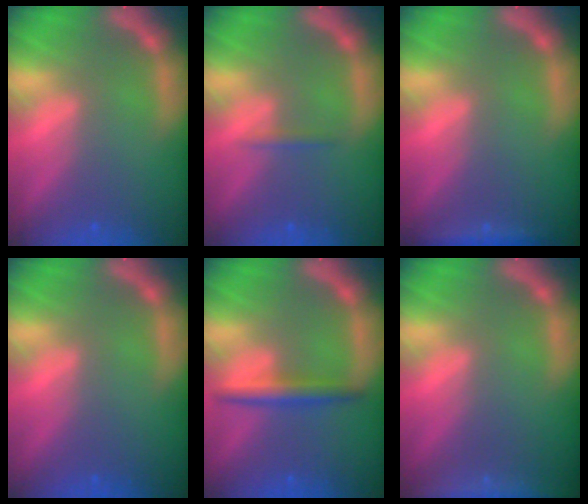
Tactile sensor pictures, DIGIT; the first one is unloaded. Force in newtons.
{"total": 0.9}
{"total": 1.9}
{"total": 0.0}
{"total": 3.0}
{"total": 8.5}